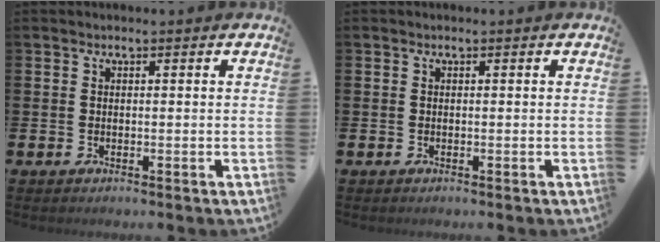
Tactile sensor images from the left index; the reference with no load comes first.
{"total": 0.0}